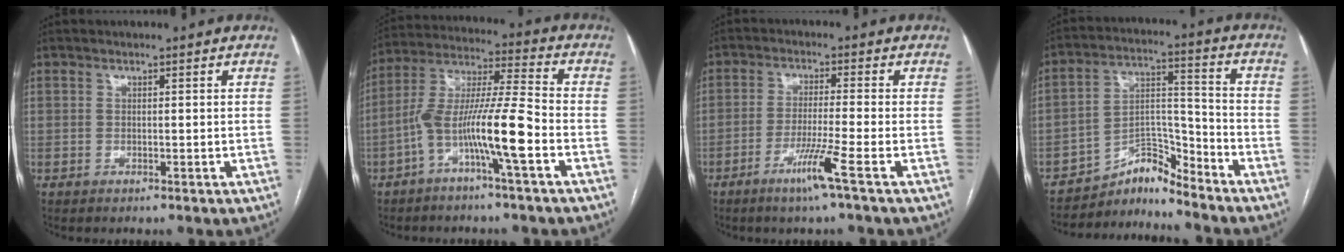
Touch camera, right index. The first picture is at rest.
{"total": 12.1, "force": [-4.8, -0.1, 11.1], "torque": [-0.218, 0.017, -0.091]}
{"total": 6.2, "force": [-3.3, -1.4, 5.1], "torque": [-0.093, -0.015, -0.067]}
{"total": 6.7, "force": [-6.6, 0.5, 0.1], "torque": [0.003, 0.045, -0.116]}